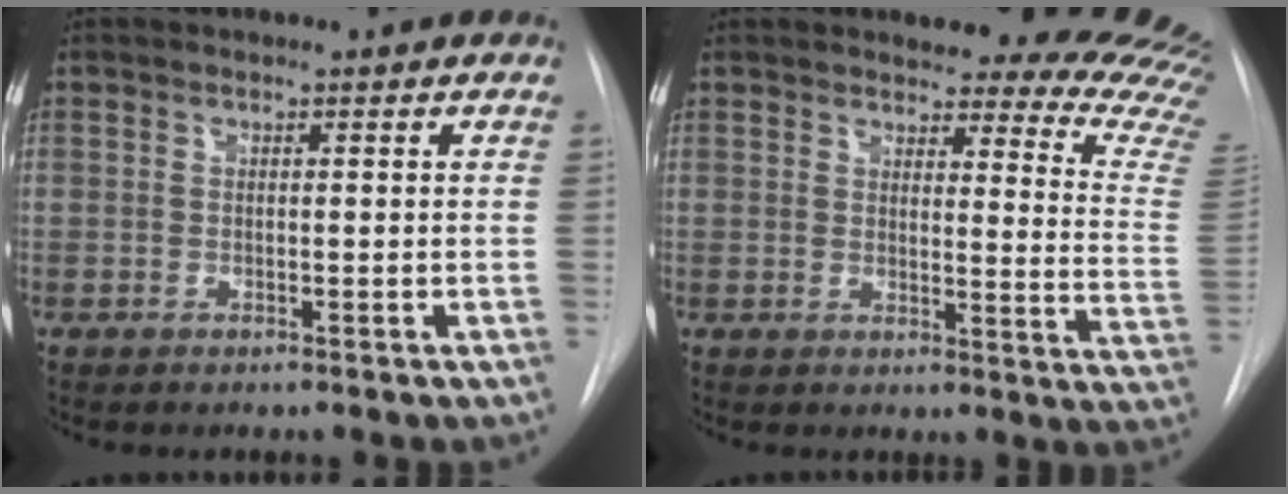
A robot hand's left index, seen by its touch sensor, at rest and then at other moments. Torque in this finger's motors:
{"motor_torque": [0.86, -1.28, 0.19, 0.01]}